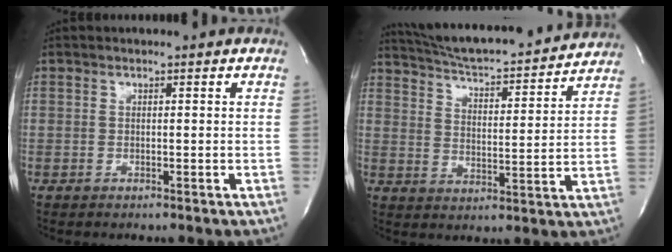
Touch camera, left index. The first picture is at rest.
{"total": 21.0, "force": [19.5, 2.6, 7.3], "torque": [-0.118, -0.005, 0.273]}